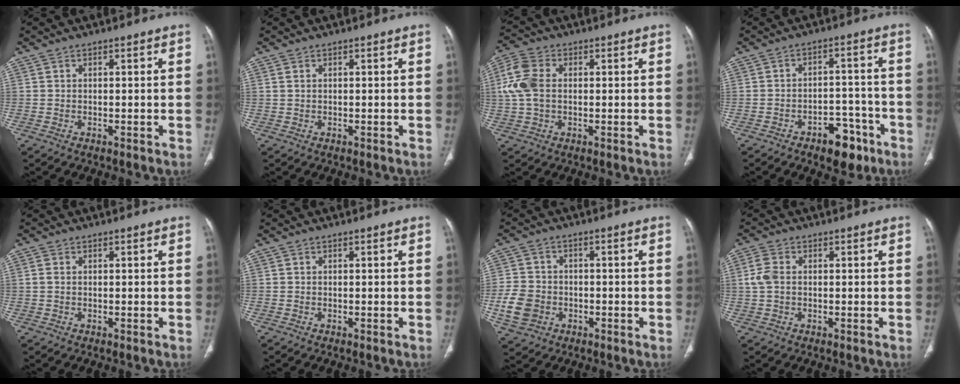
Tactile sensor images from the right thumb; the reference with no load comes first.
{"total": 0.9, "force": [0.4, 0.5, 0.5], "torque": [-0.014, 0.004, 0.011]}
{"total": 8.3, "force": [0.8, 5.6, 6.0], "torque": [-0.146, 0.017, 0.017]}
{"total": 8.5, "force": [-5.1, 4.8, 4.9], "torque": [-0.037, 0.039, -0.069]}
{"total": 1.4, "force": [0.3, 0.9, 1.0], "torque": [-0.028, 0.004, 0.009]}
{"total": 0.0}
{"total": 7.9, "force": [-2.1, 6.5, 3.8], "torque": [-0.069, 0.012, -0.035]}
{"total": 4.0, "force": [0.4, 2.7, 2.9], "torque": [-0.077, 0.008, 0.006]}